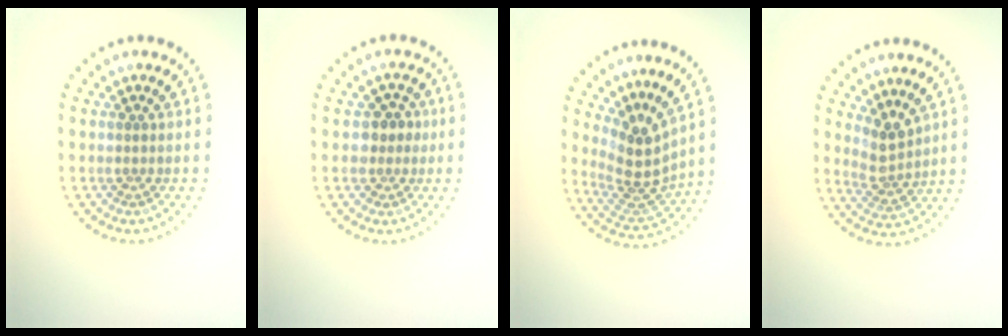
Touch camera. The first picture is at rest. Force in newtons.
{"total": 2.1, "press": 1.8, "slide": 0.9}
{"total": 3.7, "press": 2.6, "slide": 2.6}
{"total": 2.7, "press": 2.0, "slide": 1.8}